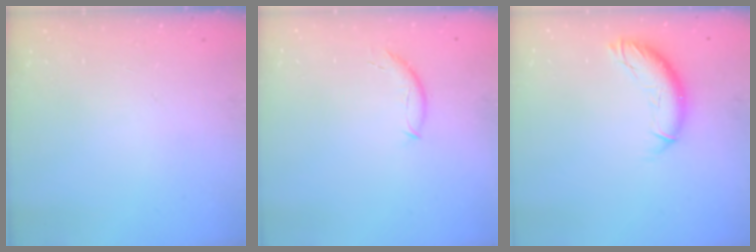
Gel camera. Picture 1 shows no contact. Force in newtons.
{"total": 7.4, "press": 7.4, "slide": 1.0}
{"total": 10.1, "press": 10.0, "slide": 1.3}